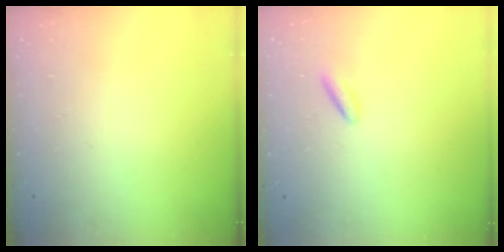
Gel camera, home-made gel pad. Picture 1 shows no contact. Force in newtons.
{"total": 1.0, "press": 0.8, "slide": 0.6}